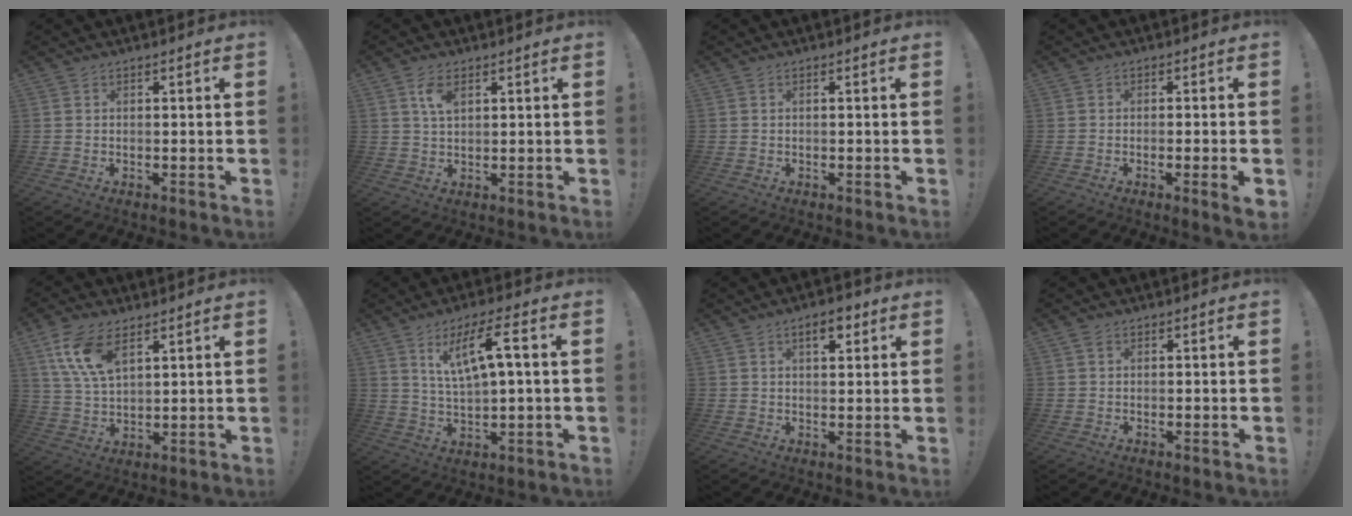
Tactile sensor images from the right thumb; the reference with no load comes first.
{"total": 4.9, "force": [2.2, 2.4, 3.7], "torque": [-0.062, -0.004, 0.037]}
{"total": 0.0}
{"total": 4.1, "force": [-1.3, -0.2, 3.8], "torque": [-0.064, -0.002, -0.016]}
{"total": 11.8, "force": [6.2, 5.8, 8.2], "torque": [-0.171, -0.016, 0.117]}
{"total": 10.9, "force": [4.0, 1.9, 10.0], "torque": [-0.184, -0.003, 0.062]}
{"total": 5.0, "force": [2.7, 2.3, 3.5], "torque": [-0.044, -0.005, 0.041]}
{"total": 0.6, "force": [0.3, 0.4, 0.4], "torque": [-0.009, 0.003, 0.005]}